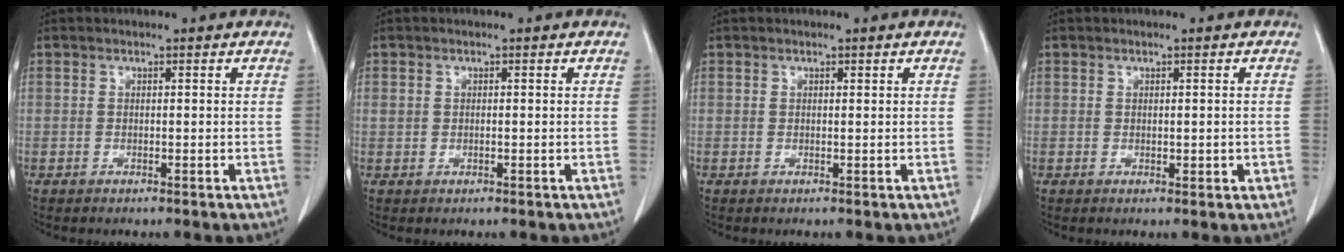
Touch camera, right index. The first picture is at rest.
{"total": 0.7, "force": [0.1, 0.5, 0.5], "torque": [-0.015, 0.009, 0.004]}
{"total": 0.0}
{"total": 1.2, "force": [-0.1, 0.6, 1.0], "torque": [-0.013, -0.001, 0.002]}